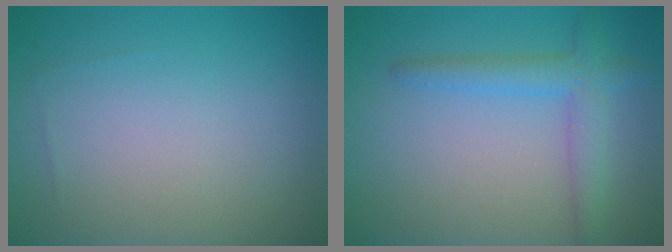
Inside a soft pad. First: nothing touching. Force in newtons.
{"total": 3.2, "press": 3.1, "slide": 0.2}